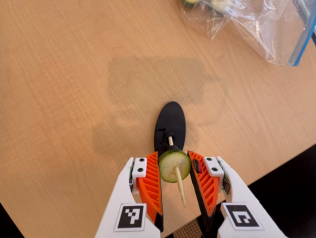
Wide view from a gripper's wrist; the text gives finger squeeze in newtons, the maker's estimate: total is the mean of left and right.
{"total": 9.2, "left": 9.0, "right": 9.3}